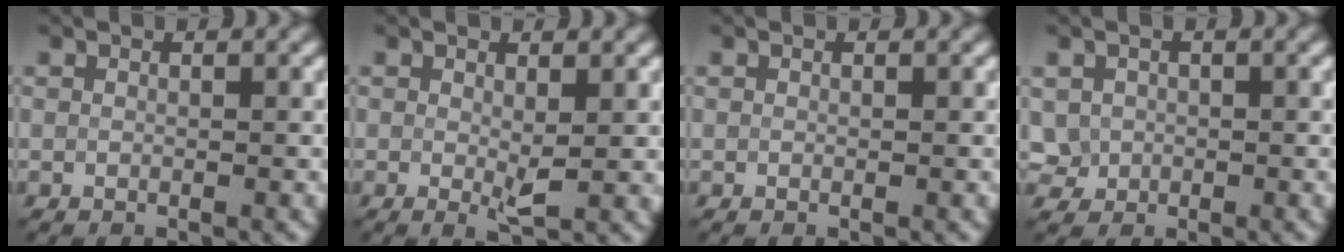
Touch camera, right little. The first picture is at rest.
{"total": 1.7, "force": [0.2, 0.3, 1.6], "torque": [-0.030, -0.007, 0.003]}
{"total": 0.0}
{"total": 2.1, "force": [-0.1, 2.0, 0.6], "torque": [-0.003, -0.002, -0.001]}